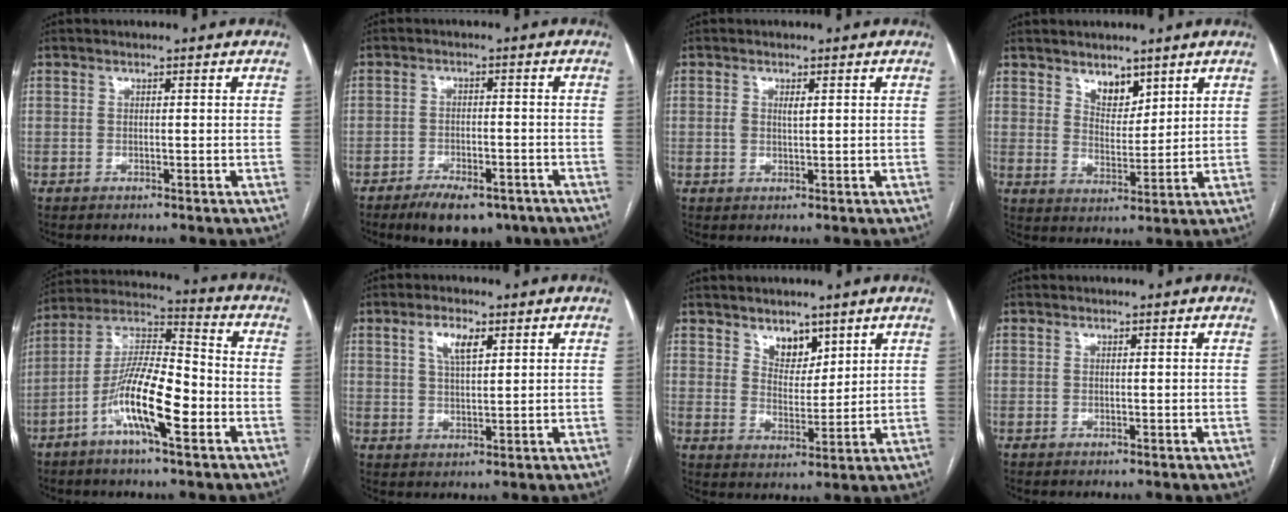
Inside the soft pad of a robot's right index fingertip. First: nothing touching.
{"total": 10.5, "force": [-7.7, 4.5, 5.4], "torque": [-0.070, 0.003, -0.113]}
{"total": 1.9, "force": [0.4, 0.9, 1.6], "torque": [-0.037, 0.002, 0.009]}
{"total": 4.9, "force": [3.4, 2.6, 2.3], "torque": [-0.034, -0.008, 0.066]}
{"total": 13.8, "force": [-5.4, 2.8, 12.4], "torque": [-0.242, 0.009, -0.098]}
{"total": 4.8, "force": [2.2, 1.8, 3.9], "torque": [-0.078, 0.005, 0.043]}
{"total": 5.1, "force": [3.5, 2.9, 2.3], "torque": [-0.031, -0.007, 0.066]}
{"total": 0.0}